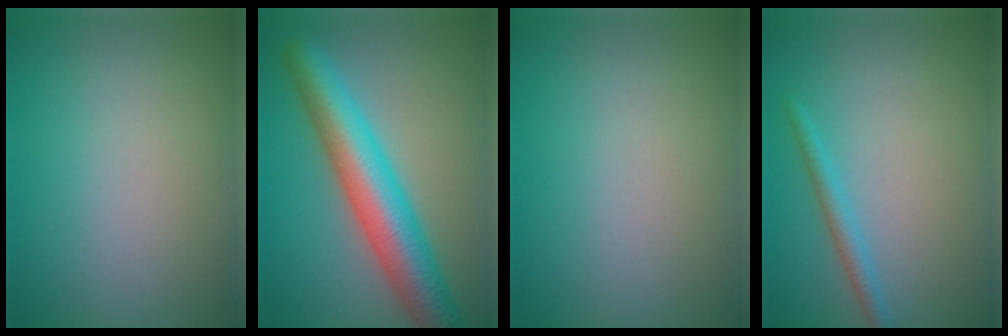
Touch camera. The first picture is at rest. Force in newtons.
{"total": 8.5, "press": 8.5, "slide": 0.2}
{"total": 0.0}
{"total": 1.8, "press": 1.8, "slide": 0.1}